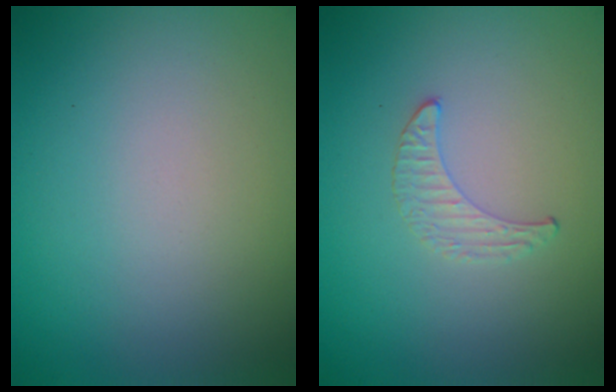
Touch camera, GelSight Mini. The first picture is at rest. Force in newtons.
{"total": 0.5, "press": 0.5, "slide": 0.2}